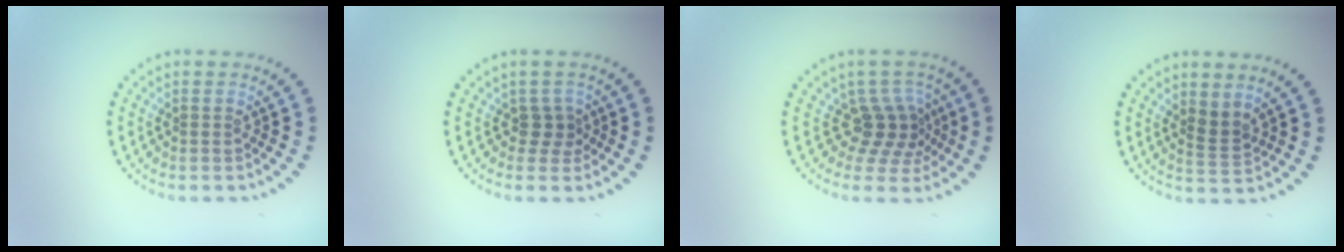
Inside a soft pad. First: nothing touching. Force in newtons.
{"total": 1.7, "press": 1.2, "slide": 1.3}
{"total": 3.2, "press": 2.3, "slide": 2.3}
{"total": 1.8, "press": 1.3, "slide": 1.3}